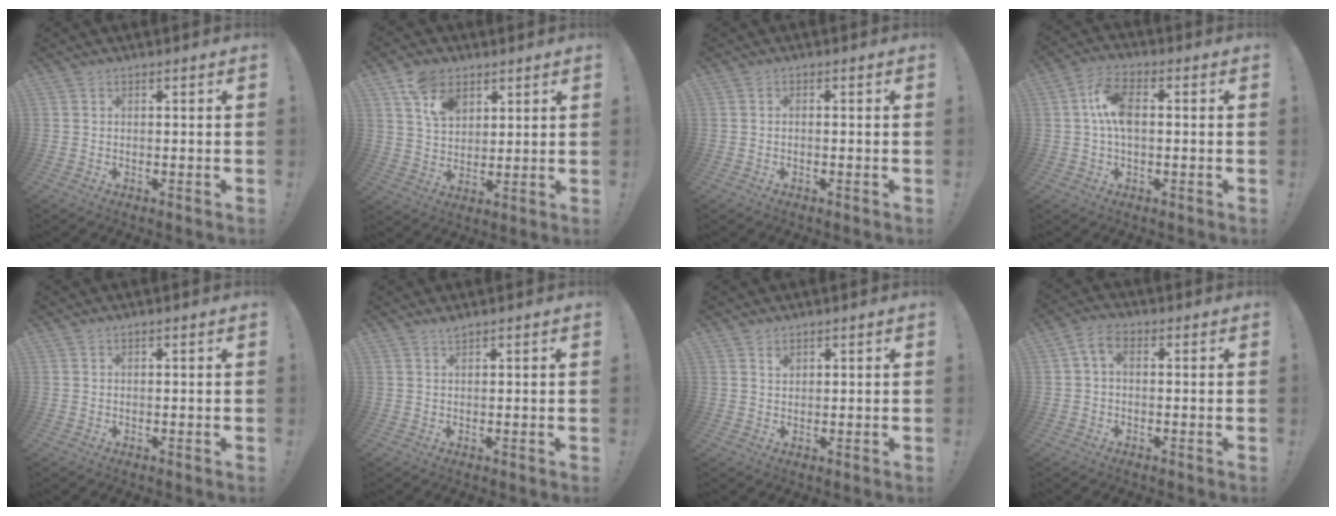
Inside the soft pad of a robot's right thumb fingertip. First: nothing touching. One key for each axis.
{"total": 10.2, "fx": 5.8, "fy": 6.9, "fz": 4.6, "tx": -0.080, "ty": -0.017, "tz": 0.112}
{"total": 0.9, "fx": -0.7, "fy": 0.1, "fz": 0.6, "tx": -0.011, "ty": 0.000, "tz": -0.012}
{"total": 8.7, "fx": 0.7, "fy": 4.6, "fz": 7.3, "tx": -0.148, "ty": 0.007, "tz": 0.011}
{"total": 0.0}
{"total": 2.1, "fx": 1.8, "fy": 0.2, "fz": 0.9, "tx": -0.015, "ty": -0.010, "tz": 0.032}
{"total": 1.4, "fx": 1.1, "fy": 0.8, "fz": 0.4, "tx": 0.003, "ty": -0.007, "tz": 0.019}
{"total": 4.3, "fx": 0.6, "fy": 2.4, "fz": 3.5, "tx": -0.061, "ty": 0.005, "tz": 0.013}